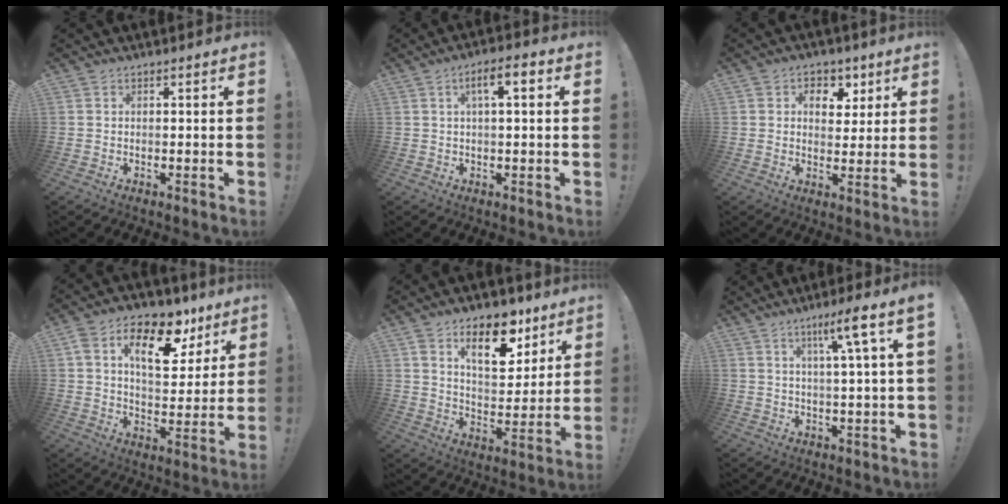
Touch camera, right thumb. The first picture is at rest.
{"total": 5.7, "force": [1.3, 1.4, 5.4], "torque": [-0.087, 0.003, 0.014]}
{"total": 6.7, "force": [2.7, 5.7, 2.3], "torque": [-0.021, -0.017, 0.050]}
{"total": 16.7, "force": [8.0, 8.9, 11.6], "torque": [-0.180, -0.026, 0.138]}
{"total": 14.7, "force": [8.6, 7.5, 9.3], "torque": [-0.135, -0.037, 0.148]}
{"total": 8.7, "force": [3.2, -0.9, 8.0], "torque": [-0.131, -0.009, 0.039]}